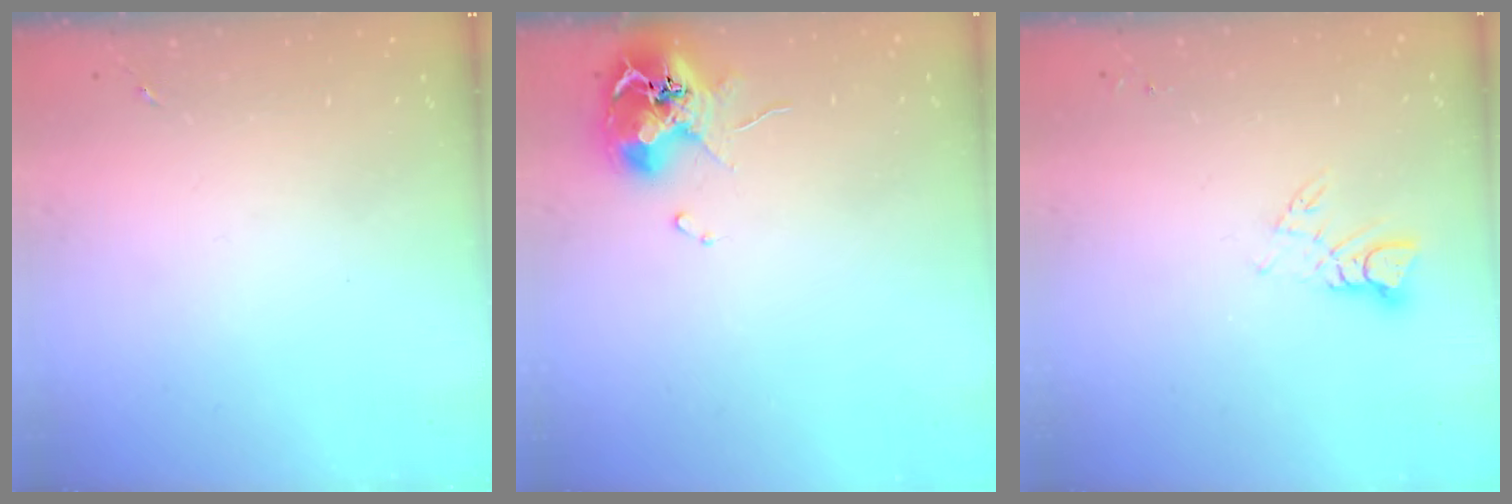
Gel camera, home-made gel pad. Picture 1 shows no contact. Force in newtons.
{"total": 12.3, "press": 12.2, "slide": 1.6}
{"total": 4.5, "press": 4.5, "slide": 0.5}